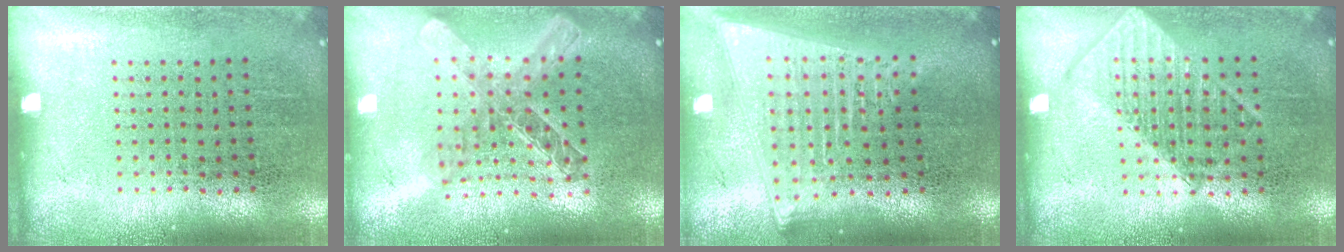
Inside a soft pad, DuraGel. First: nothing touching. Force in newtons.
{"total": 2.1, "press": 1.7, "slide": 1.2}
{"total": 2.0, "press": 1.7, "slide": 1.1}
{"total": 1.3, "press": 1.3, "slide": 0.1}